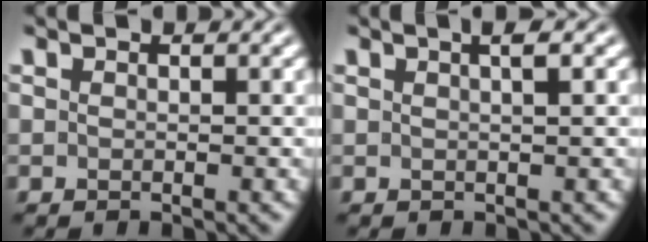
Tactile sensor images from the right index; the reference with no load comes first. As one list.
[{"total": 2.2, "force": [0.9, -0.2, 2.0], "torque": [-0.020, 0.007, 0.015]}]